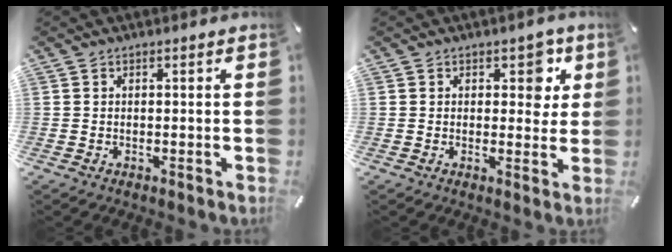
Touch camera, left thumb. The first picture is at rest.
{"total": 6.3, "force": [2.5, 4.0, 4.2], "torque": [-0.028, -0.011, 0.031]}